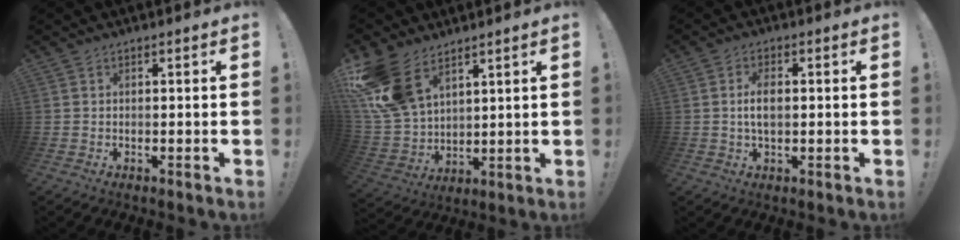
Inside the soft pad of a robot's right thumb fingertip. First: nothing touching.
{"total": 16.6, "force": [9.7, 10.0, 9.0], "torque": [-0.192, -0.046, 0.191]}
{"total": 5.2, "force": [0.2, 2.5, 4.5], "torque": [-0.078, 0.003, 0.001]}